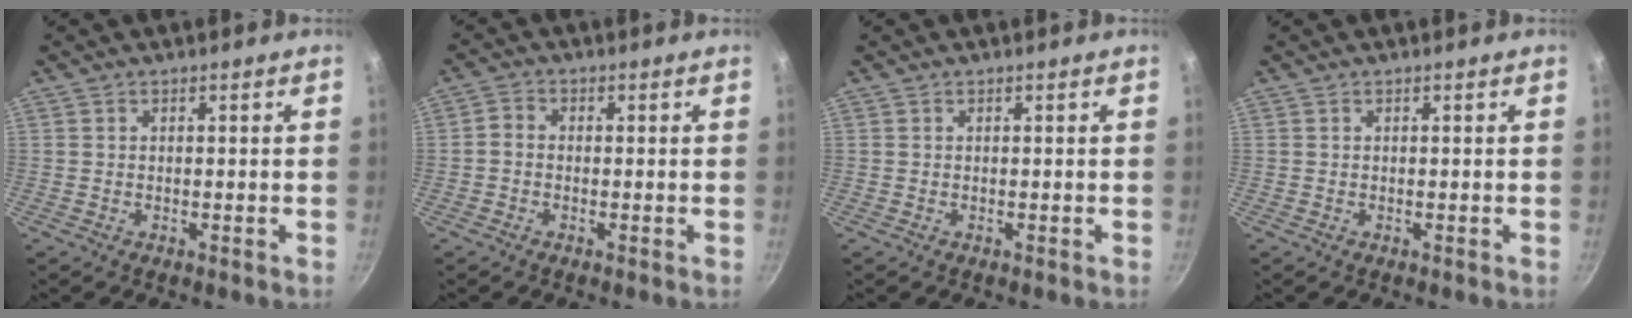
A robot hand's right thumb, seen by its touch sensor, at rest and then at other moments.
{"total": 2.0, "force": [-0.6, 1.6, 1.0], "torque": [-0.023, 0.010, -0.020]}
{"total": 0.0}
{"total": 0.0}